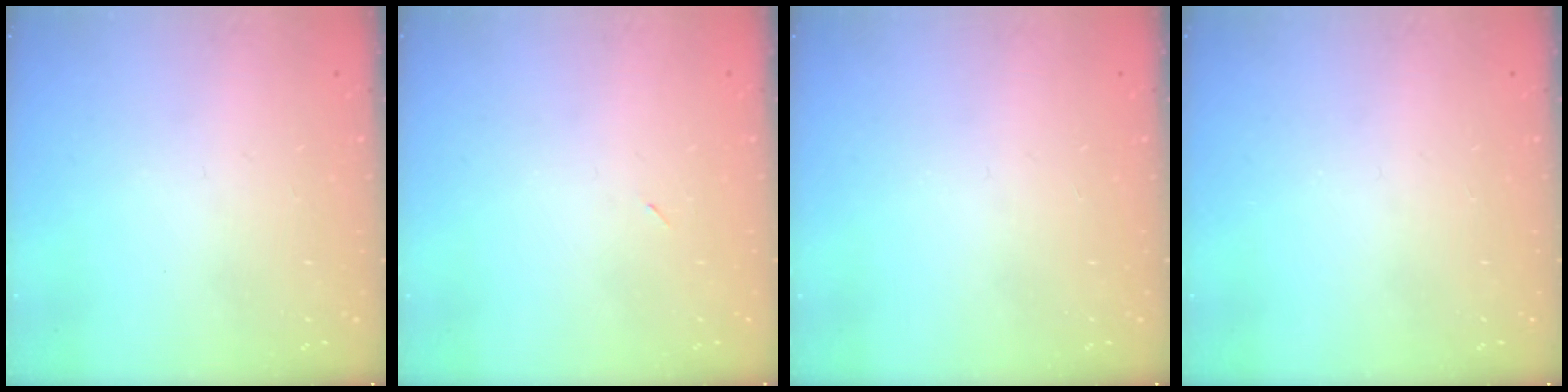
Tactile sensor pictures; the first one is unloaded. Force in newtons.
{"total": 2.3, "press": 1.9, "slide": 1.2}
{"total": 0.0}
{"total": 0.0}